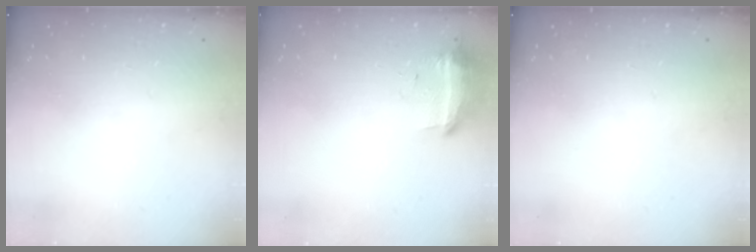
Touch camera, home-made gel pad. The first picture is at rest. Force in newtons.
{"total": 9.5, "press": 9.4, "slide": 0.8}
{"total": 0.0}